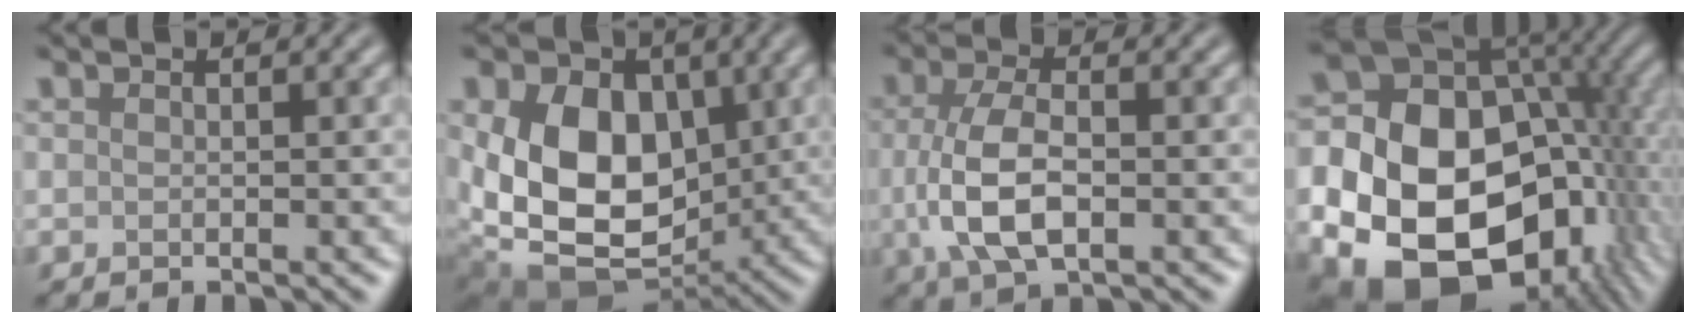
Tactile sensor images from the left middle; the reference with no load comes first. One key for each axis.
{"total": 13.1, "fx": 0.5, "fy": 9.1, "fz": 9.4, "tx": -0.166, "ty": -0.019, "tz": 0.005}
{"total": 5.9, "fx": -0.6, "fy": 2.8, "fz": 5.1, "tx": -0.117, "ty": -0.005, "tz": -0.012}
{"total": 23.6, "fx": -4.4, "fy": 18.6, "fz": 13.9, "tx": -0.257, "ty": -0.010, "tz": -0.095}